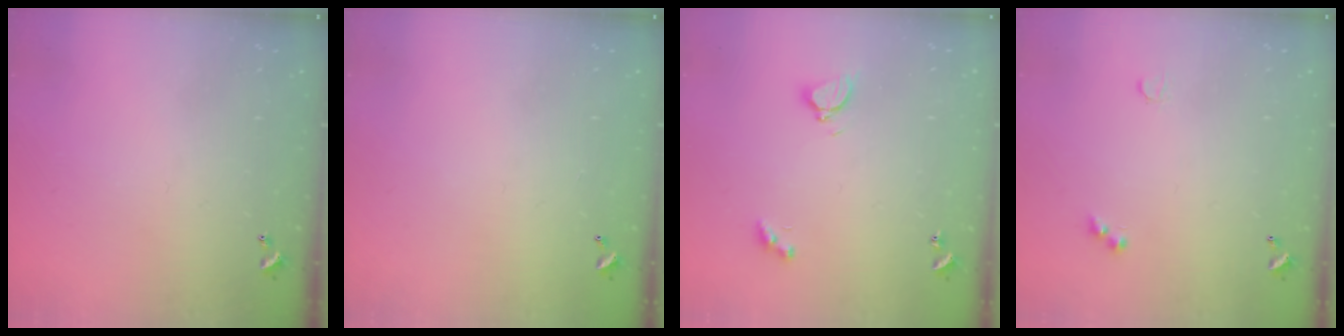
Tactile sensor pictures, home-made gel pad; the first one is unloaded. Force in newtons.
{"total": 2.8, "press": 2.8, "slide": 0.1}
{"total": 2.9, "press": 2.8, "slide": 0.7}
{"total": 2.5, "press": 2.4, "slide": 0.5}